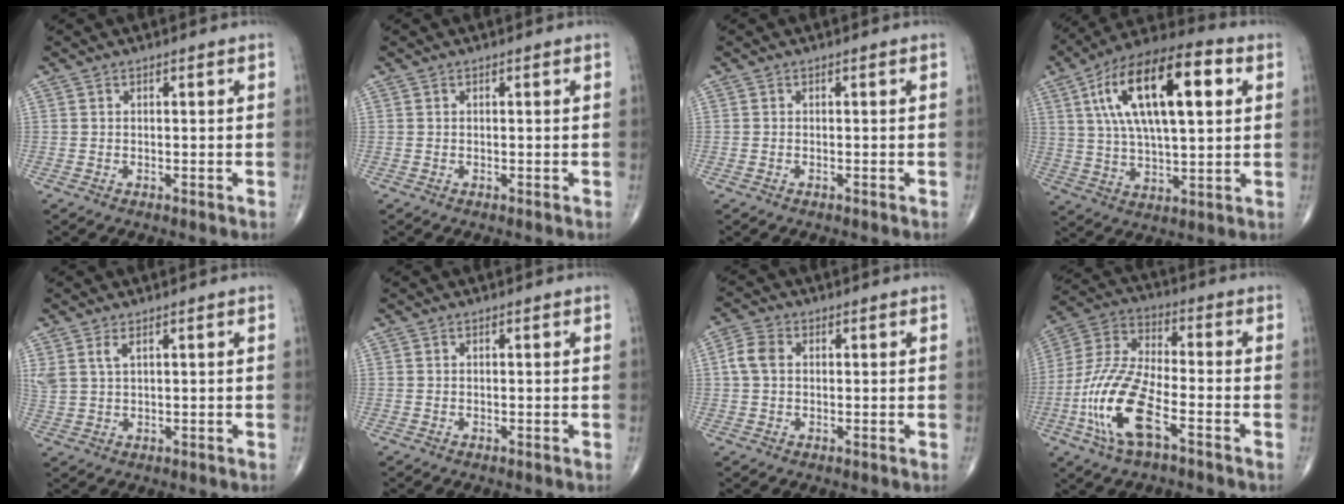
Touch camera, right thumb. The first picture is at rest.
{"total": 0.0}
{"total": 0.0}
{"total": 22.0, "force": [6.5, 8.8, 19.0], "torque": [-0.325, 0.011, 0.100]}
{"total": 3.5, "force": [1.9, 1.4, 2.5], "torque": [-0.064, 0.001, 0.048]}
{"total": 0.0}
{"total": 4.2, "force": [0.5, 3.0, 2.8], "torque": [-0.063, 0.012, 0.005]}
{"total": 15.8, "force": [-6.2, 6.0, 13.2], "torque": [-0.286, 0.028, -0.118]}